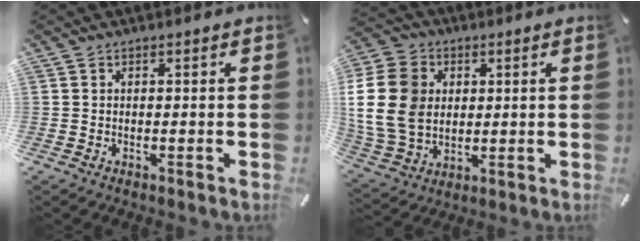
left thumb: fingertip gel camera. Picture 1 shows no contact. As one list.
[{"total": 16.2, "force": [2.3, 13.4, 8.9], "torque": [-0.204, 0.004, 0.040]}]